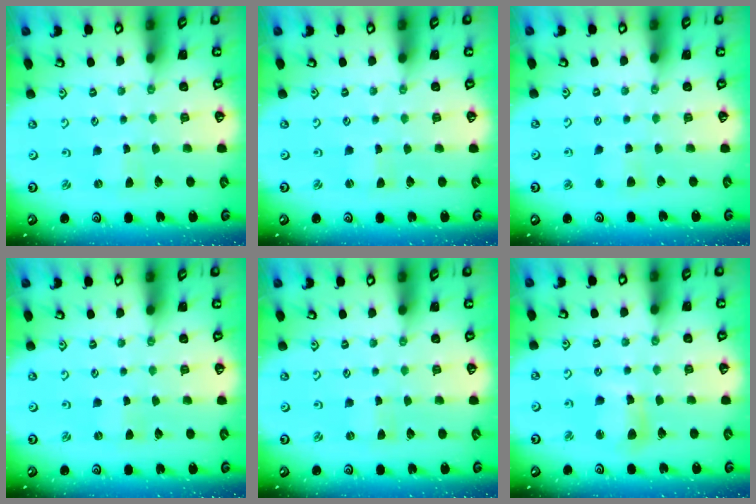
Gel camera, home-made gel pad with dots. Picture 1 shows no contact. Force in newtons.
{"total": 0.0}
{"total": 3.4, "press": 3.4, "slide": 0.6}
{"total": 0.0}
{"total": 0.0}
{"total": 8.6, "press": 8.4, "slide": 1.4}